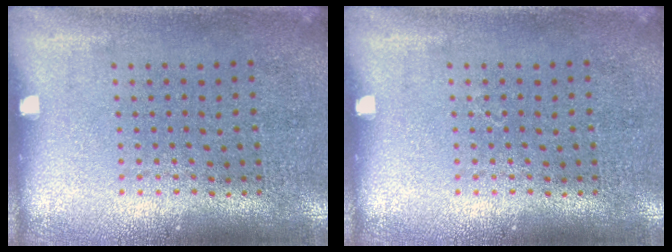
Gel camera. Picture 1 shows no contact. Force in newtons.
{"total": 0.0}